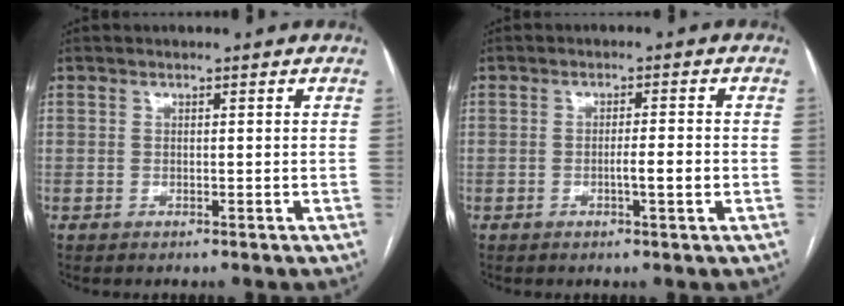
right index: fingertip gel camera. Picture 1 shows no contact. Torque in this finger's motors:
{"motor_torque": [0.58, -0.15, 0.37, 0.06]}